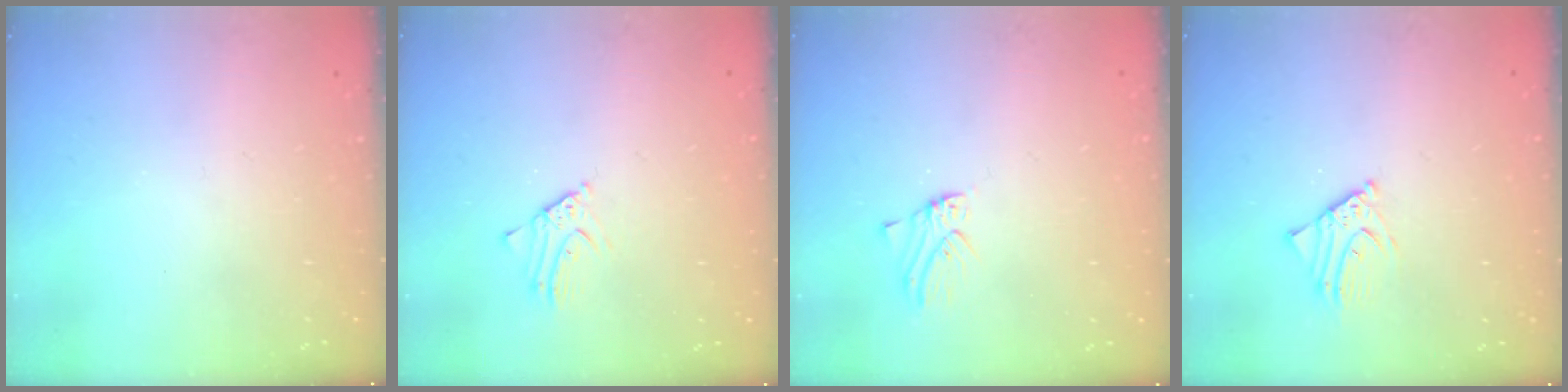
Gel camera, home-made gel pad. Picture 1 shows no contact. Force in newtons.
{"total": 2.5, "press": 2.5, "slide": 0.2}
{"total": 0.9, "press": 0.9, "slide": 0.1}
{"total": 4.1, "press": 4.1, "slide": 0.4}